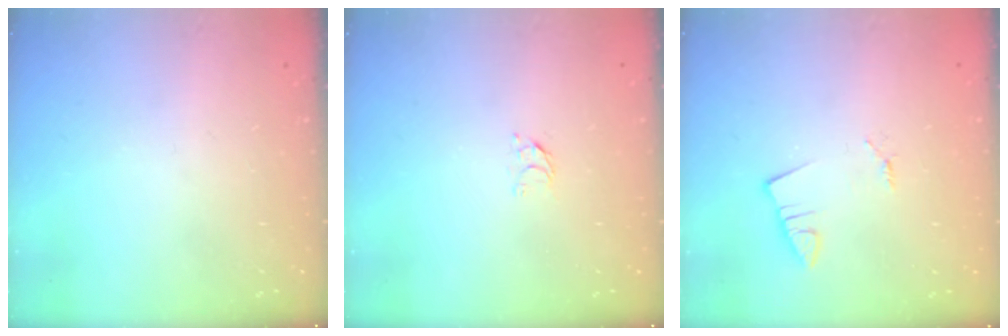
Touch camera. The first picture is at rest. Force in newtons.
{"total": 2.8, "press": 2.8, "slide": 0.3}
{"total": 1.3, "press": 1.2, "slide": 0.1}